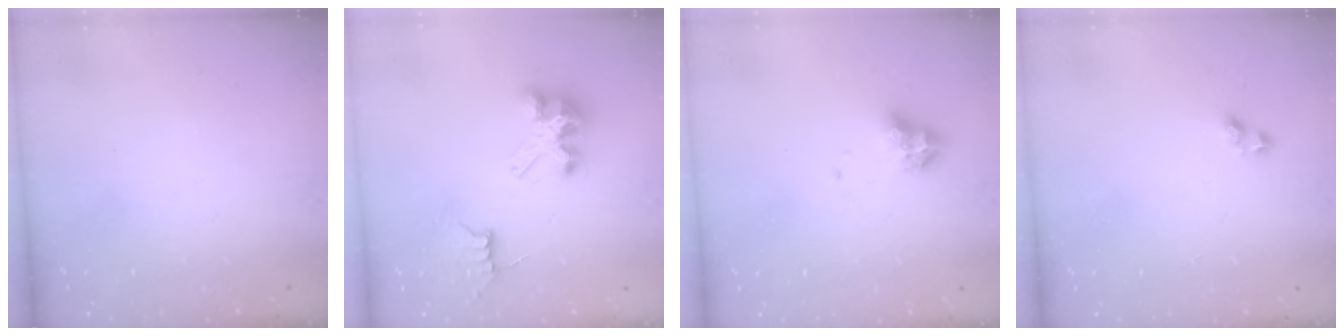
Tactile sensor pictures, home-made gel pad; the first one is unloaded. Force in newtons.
{"total": 7.5, "press": 7.5, "slide": 0.6}
{"total": 7.0, "press": 6.9, "slide": 1.0}
{"total": 2.2, "press": 1.9, "slide": 1.1}